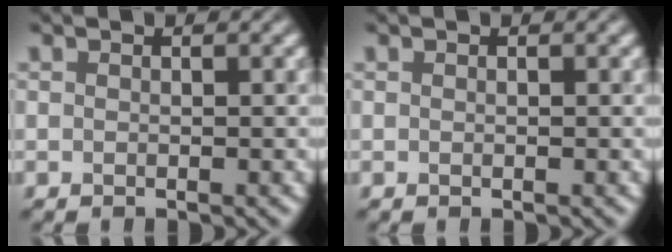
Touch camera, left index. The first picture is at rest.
{"total": 0.0}